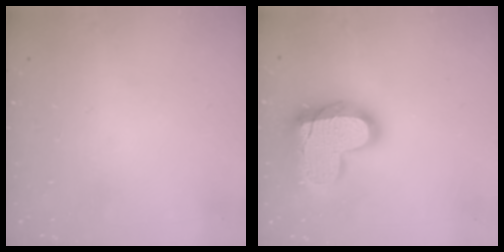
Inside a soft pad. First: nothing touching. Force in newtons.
{"total": 19.3, "press": 19.2, "slide": 1.5}